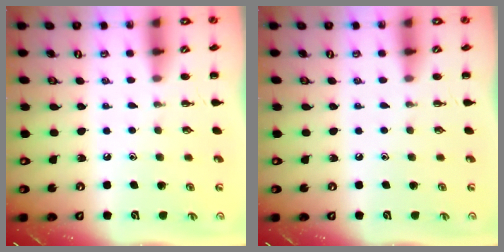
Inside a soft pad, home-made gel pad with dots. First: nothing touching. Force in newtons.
{"total": 0.0}